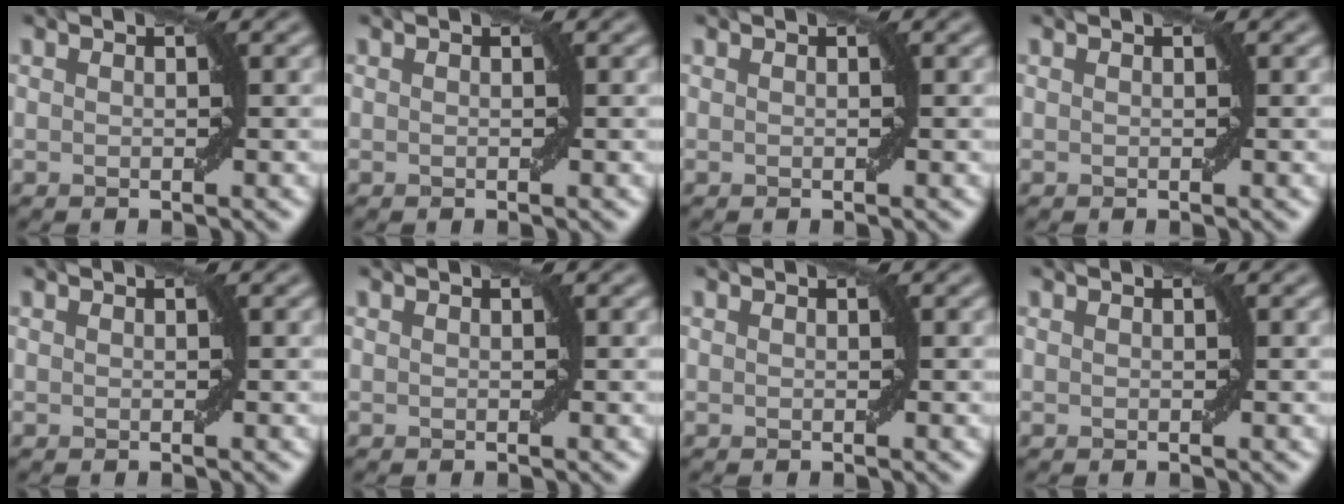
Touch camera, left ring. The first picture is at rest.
{"total": 0.0}
{"total": 0.0}
{"total": 0.0}
{"total": 0.0}
{"total": 0.0}
{"total": 0.0}
{"total": 0.0}